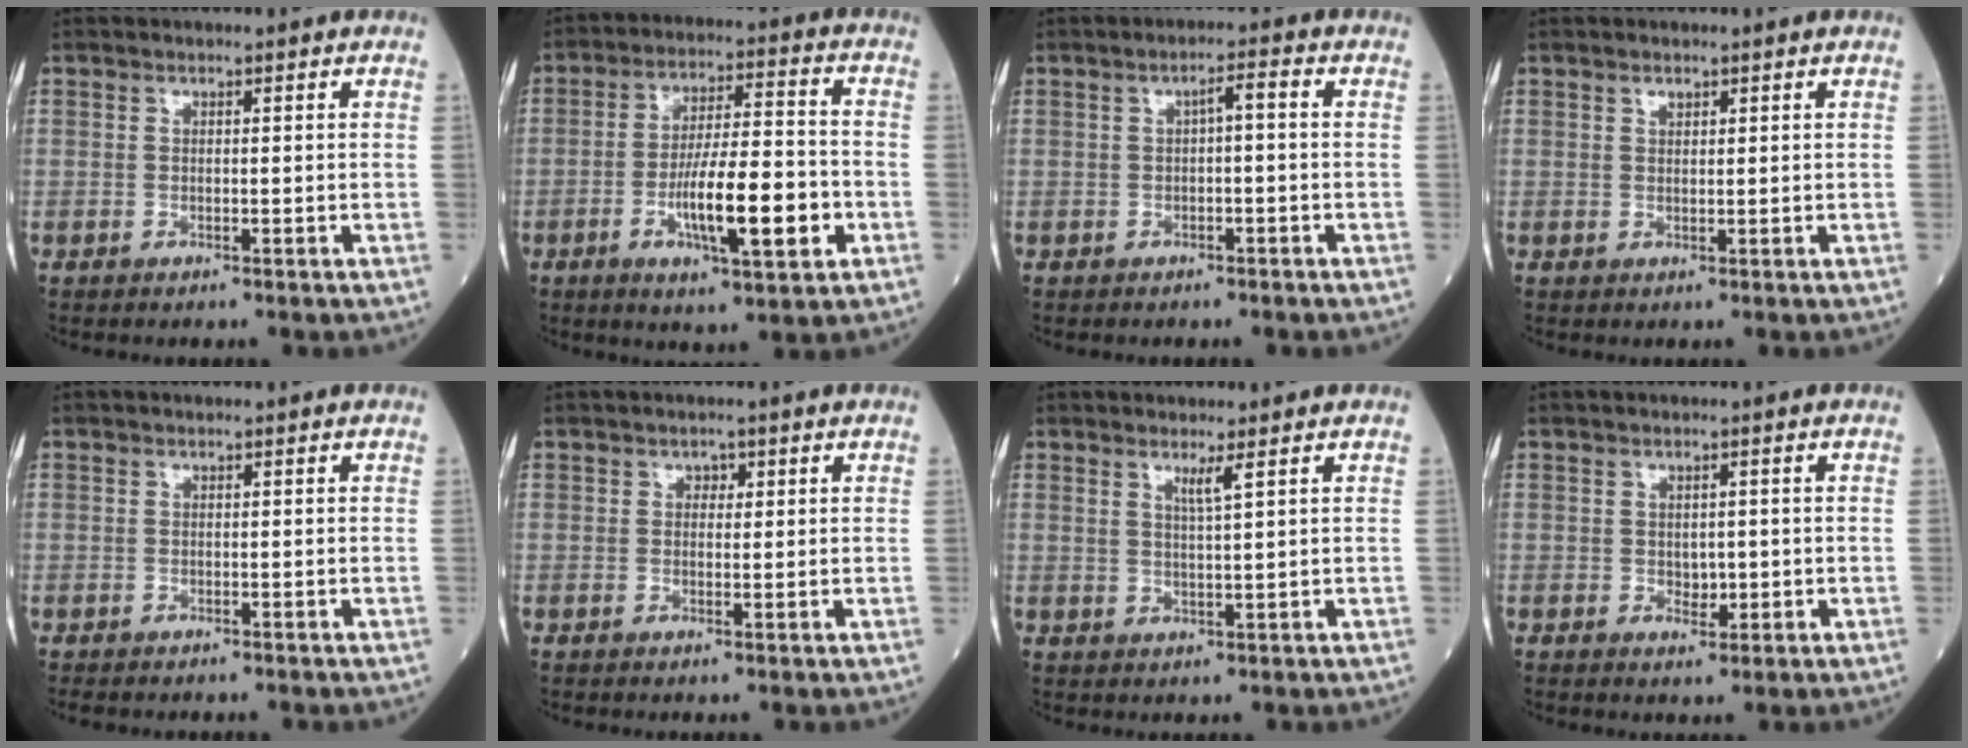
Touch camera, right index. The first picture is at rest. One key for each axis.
{"total": 13.1, "fx": -4.0, "fy": 2.4, "fz": 12.3, "tx": -0.216, "ty": -0.001, "tz": -0.063}
{"total": 2.6, "fx": 0.1, "fy": 0.6, "fz": 2.5, "tx": -0.046, "ty": 0.014, "tz": 0.003}
{"total": 0.9, "fx": 0.7, "fy": 0.5, "fz": 0.5, "tx": -0.010, "ty": -0.002, "tz": 0.011}
{"total": 1.9, "fx": -1.5, "fy": 0.9, "fz": 0.7, "tx": -0.015, "ty": -0.003, "tz": -0.019}
{"total": 1.4, "fx": 0.5, "fy": 1.0, "fz": 0.8, "tx": -0.015, "ty": 0.003, "tz": 0.008}
{"total": 2.3, "fx": 1.3, "fy": -0.4, "fz": 1.8, "tx": -0.038, "ty": -0.009, "tz": 0.026}
{"total": 2.4, "fx": -0.3, "fy": 1.6, "fz": 1.8, "tx": -0.026, "ty": -0.001, "tz": 0.002}